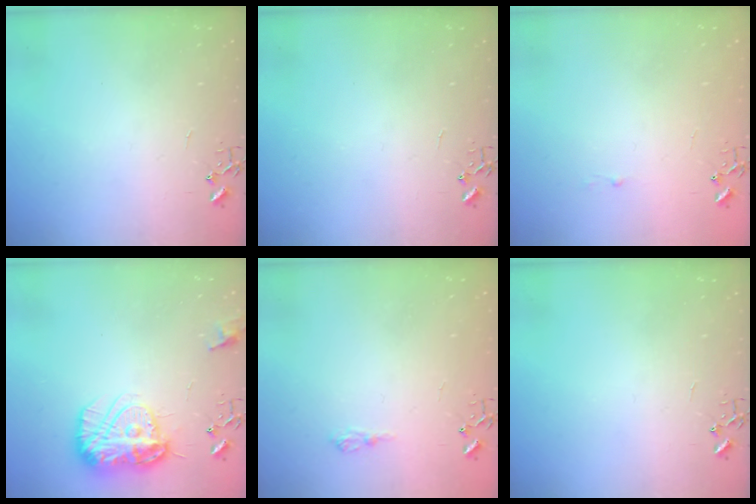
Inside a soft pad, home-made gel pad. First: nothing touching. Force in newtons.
{"total": 0.0}
{"total": 1.8, "press": 1.8, "slide": 0.2}
{"total": 15.6, "press": 15.5, "slide": 1.6}
{"total": 6.5, "press": 6.5, "slide": 0.9}
{"total": 0.0}